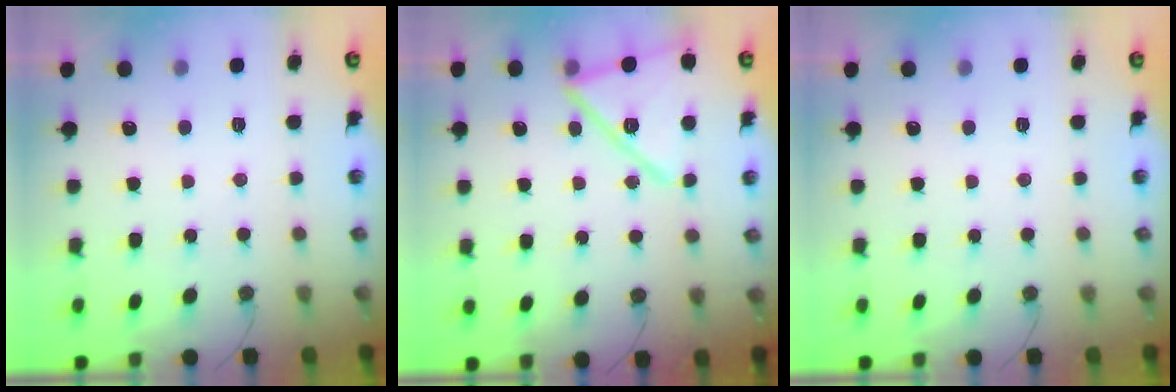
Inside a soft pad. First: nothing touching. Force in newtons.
{"total": 15.9, "press": 15.8, "slide": 1.0}
{"total": 0.0}